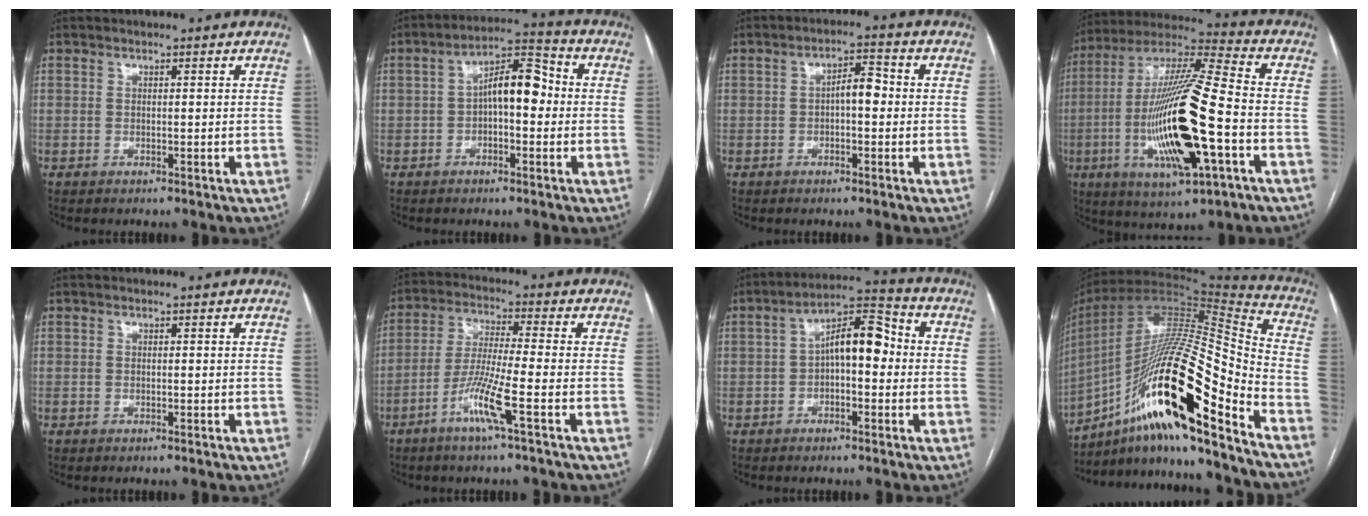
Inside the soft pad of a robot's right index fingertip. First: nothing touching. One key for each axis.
{"total": 8.6, "fx": -0.1, "fy": 3.3, "fz": 7.9, "tx": -0.135, "ty": 0.038, "tz": -0.005}
{"total": 4.1, "fx": -0.2, "fy": 1.5, "fz": 3.8, "tx": -0.058, "ty": 0.018, "tz": -0.005}
{"total": 21.9, "fx": -5.2, "fy": 3.0, "fz": 21.1, "tx": -0.436, "ty": -0.019, "tz": -0.091}
{"total": 0.0}
{"total": 8.5, "fx": -4.0, "fy": -0.6, "fz": 7.5, "tx": -0.152, "ty": -0.009, "tz": -0.083}
{"total": 9.2, "fx": 0.0, "fy": 3.5, "fz": 8.5, "tx": -0.143, "ty": 0.041, "tz": -0.004}
{"total": 27.1, "fx": -14.9, "fy": 3.2, "fz": 22.5, "tx": -0.406, "ty": -0.008, "tz": -0.261}